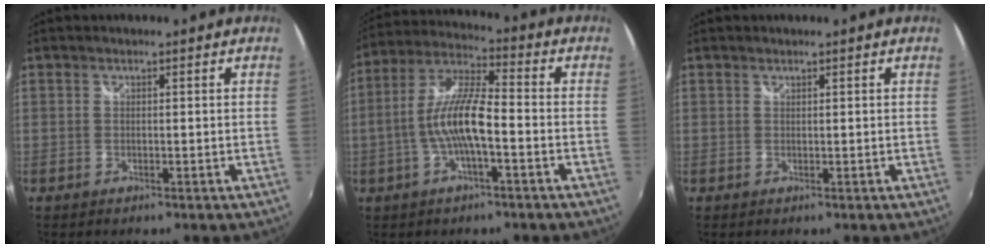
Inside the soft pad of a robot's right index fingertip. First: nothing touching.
{"total": 10.6, "force": [-2.8, 2.3, 10.0], "torque": [-0.211, 0.008, -0.054]}
{"total": 0.0}